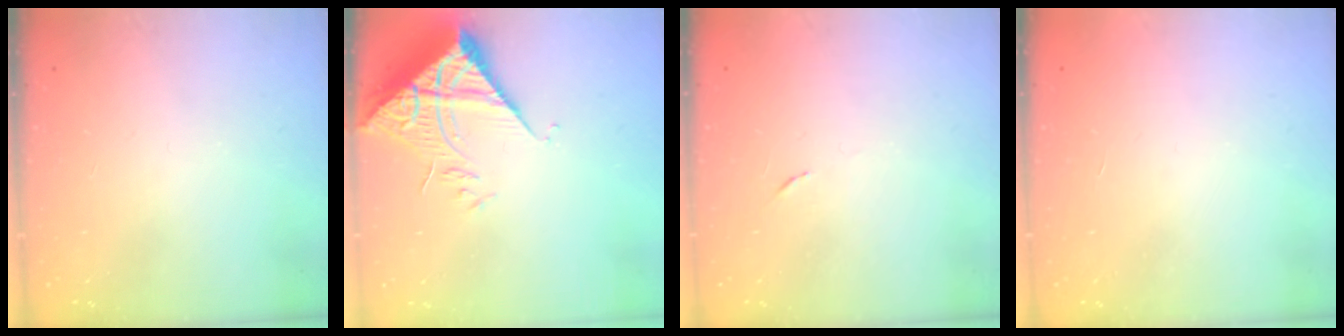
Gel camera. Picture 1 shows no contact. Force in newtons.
{"total": 9.3, "press": 9.2, "slide": 1.2}
{"total": 3.5, "press": 3.3, "slide": 1.2}
{"total": 1.7, "press": 1.7, "slide": 0.1}